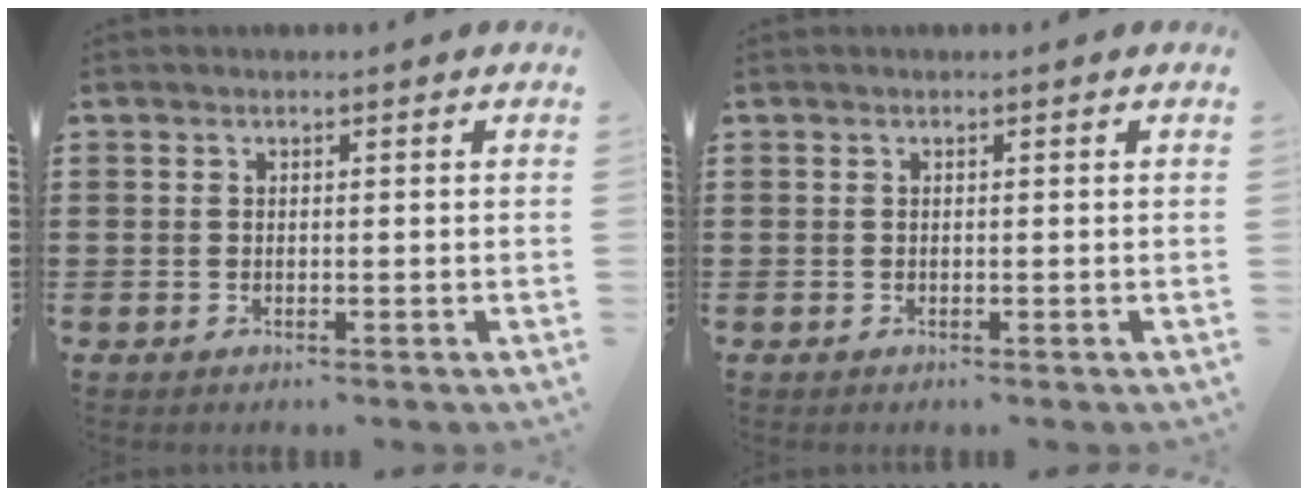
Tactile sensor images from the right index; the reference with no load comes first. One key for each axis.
{"total": 0.0}